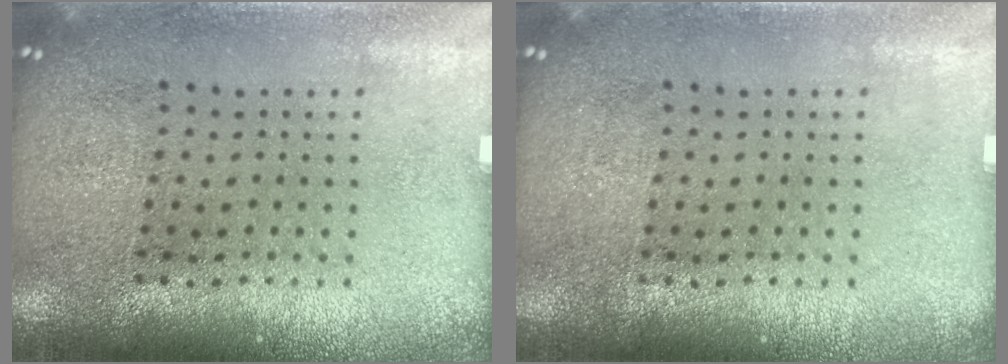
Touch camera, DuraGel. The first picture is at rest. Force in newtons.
{"total": 0.0}